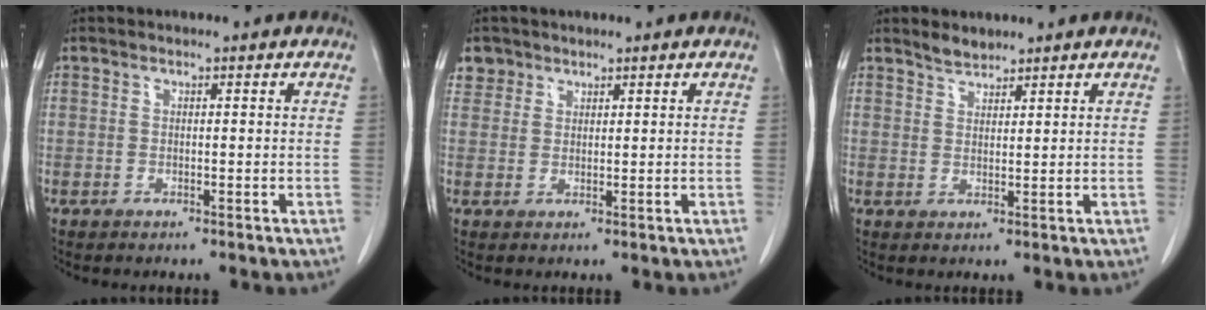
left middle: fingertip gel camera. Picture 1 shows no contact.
{"total": 2.5, "force": [1.8, 1.8, -0.3], "torque": [0.015, 0.006, 0.029]}
{"total": 2.1, "force": [2.0, 0.6, 0.1], "torque": [-0.001, 0.002, 0.036]}